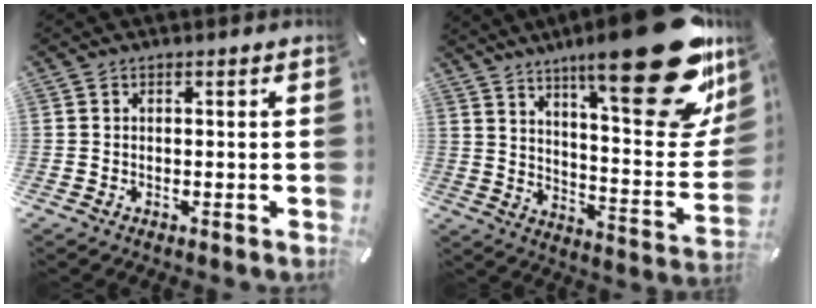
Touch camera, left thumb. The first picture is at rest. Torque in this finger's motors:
{"motor_torque": [2.47, 2.53, 2.77, 0.00, 0.70]}